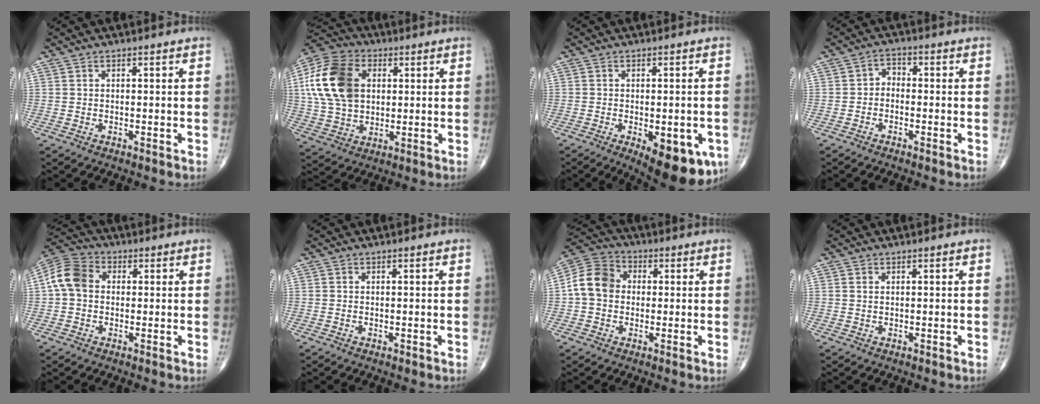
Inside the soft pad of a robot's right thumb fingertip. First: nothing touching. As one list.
[{"total": 17.8, "force": [3.5, 12.4, 12.4], "torque": [-0.237, 0.008, 0.061]}, {"total": 13.5, "force": [-5.3, 5.8, 10.9], "torque": [-0.115, -0.005, -0.059]}, {"total": 2.7, "force": [-0.8, 2.1, 1.5], "torque": [-0.011, 0.018, -0.027]}, {"total": 8.1, "force": [0.5, 6.3, 5.1], "torque": [-0.096, 0.025, -0.002]}, {"total": 0.0}, {"total": 9.3, "force": [0.2, 7.6, 5.4], "torque": [-0.090, 0.026, -0.010]}, {"total": 0.6, "force": [0.3, 0.3, 0.4], "torque": [-0.009, 0.001, 0.006]}]